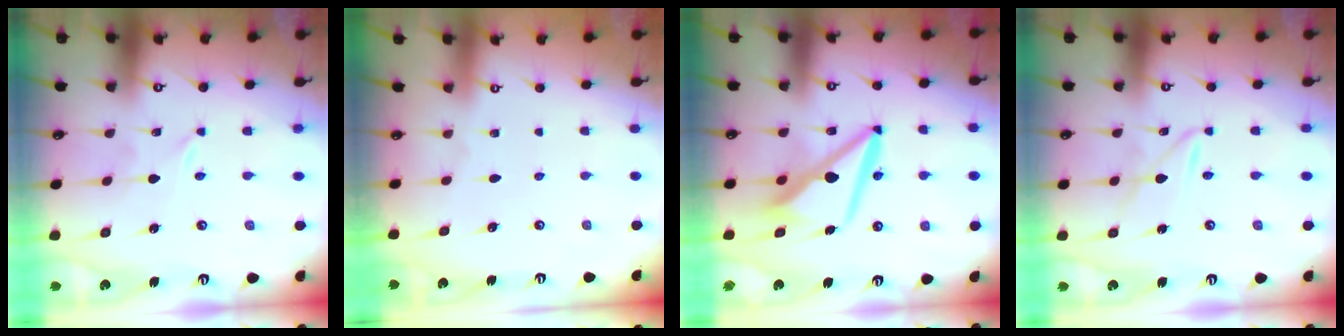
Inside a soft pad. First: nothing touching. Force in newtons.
{"total": 0.0}
{"total": 10.8, "press": 10.7, "slide": 1.0}
{"total": 3.8, "press": 3.8, "slide": 0.4}